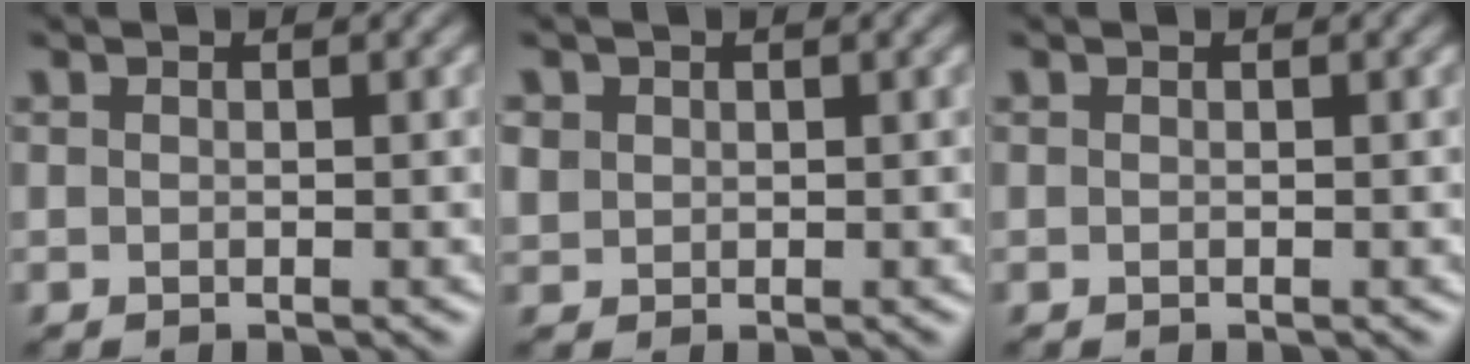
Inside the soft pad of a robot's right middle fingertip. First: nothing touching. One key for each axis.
{"total": 1.3, "fx": 0.4, "fy": 1.2, "fz": 0.3, "tx": -0.008, "ty": -0.002, "tz": 0.011}
{"total": 0.0}